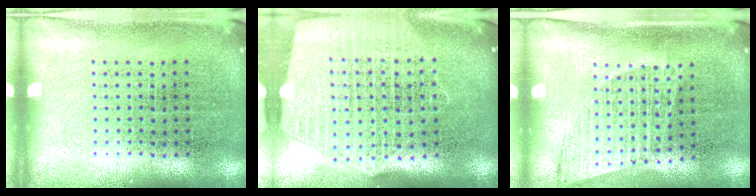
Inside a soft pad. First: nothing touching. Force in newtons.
{"total": 2.6, "press": 2.3, "slide": 1.3}
{"total": 1.2, "press": 1.1, "slide": 0.6}